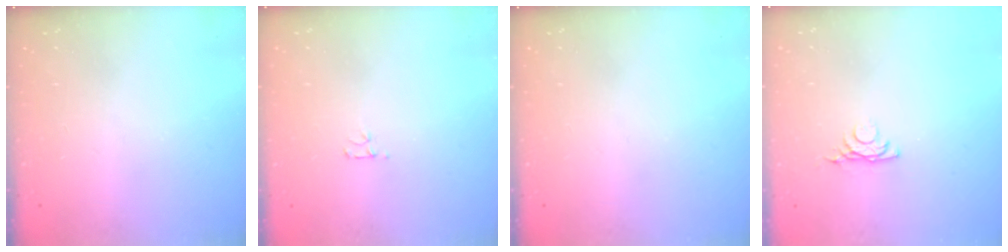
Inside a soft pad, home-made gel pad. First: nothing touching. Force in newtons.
{"total": 2.7, "press": 2.7, "slide": 0.3}
{"total": 0.0}
{"total": 4.3, "press": 4.2, "slide": 0.8}